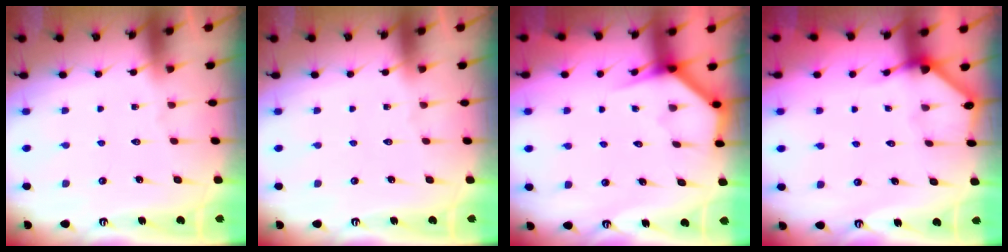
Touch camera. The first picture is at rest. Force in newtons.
{"total": 0.0}
{"total": 3.7, "press": 3.7, "slide": 0.2}
{"total": 2.7, "press": 2.7, "slide": 0.1}